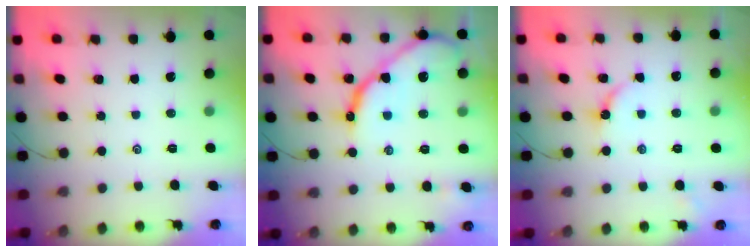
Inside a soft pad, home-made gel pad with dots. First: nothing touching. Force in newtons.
{"total": 13.2, "press": 13.1, "slide": 1.4}
{"total": 4.1, "press": 4.1, "slide": 0.4}